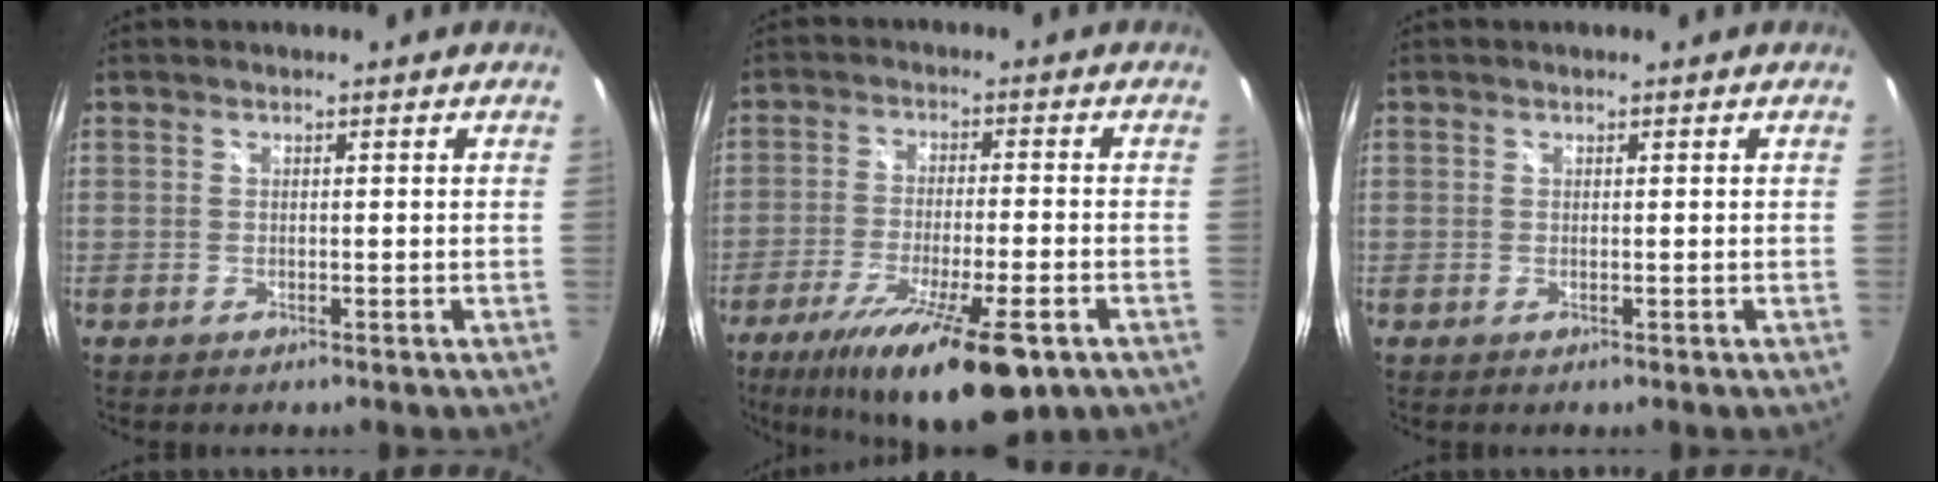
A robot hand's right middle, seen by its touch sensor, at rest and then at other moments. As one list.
[{"total": 17.6, "force": [-10.9, 4.0, 13.3], "torque": [-0.244, -0.050, -0.174]}, {"total": 0.0}]